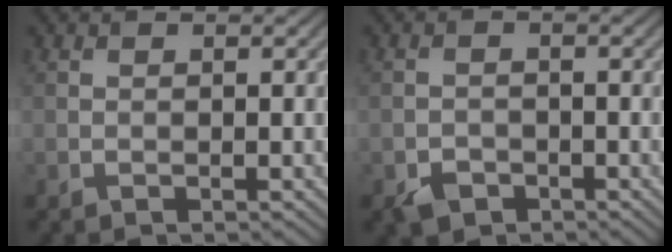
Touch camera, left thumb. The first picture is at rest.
{"total": 2.4, "force": [-1.7, 1.5, 0.8], "torque": [-0.013, -0.004, -0.035]}